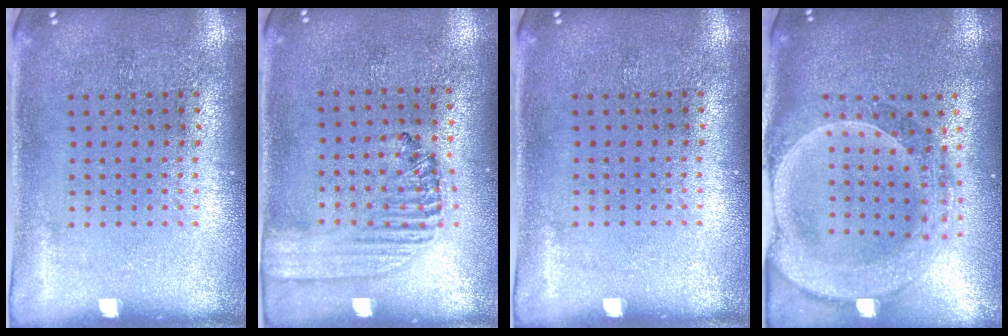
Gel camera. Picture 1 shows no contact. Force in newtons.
{"total": 1.4, "press": 1.2, "slide": 0.6}
{"total": 0.0}
{"total": 2.6, "press": 2.3, "slide": 1.3}